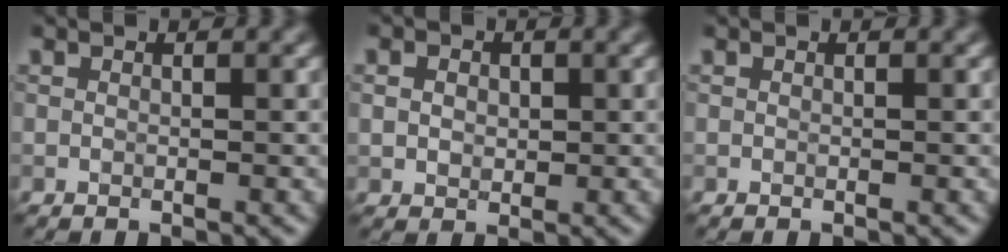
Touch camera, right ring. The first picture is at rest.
{"total": 2.5, "force": [0.7, 2.0, 1.3], "torque": [-0.026, 0.007, 0.010]}
{"total": 0.0}